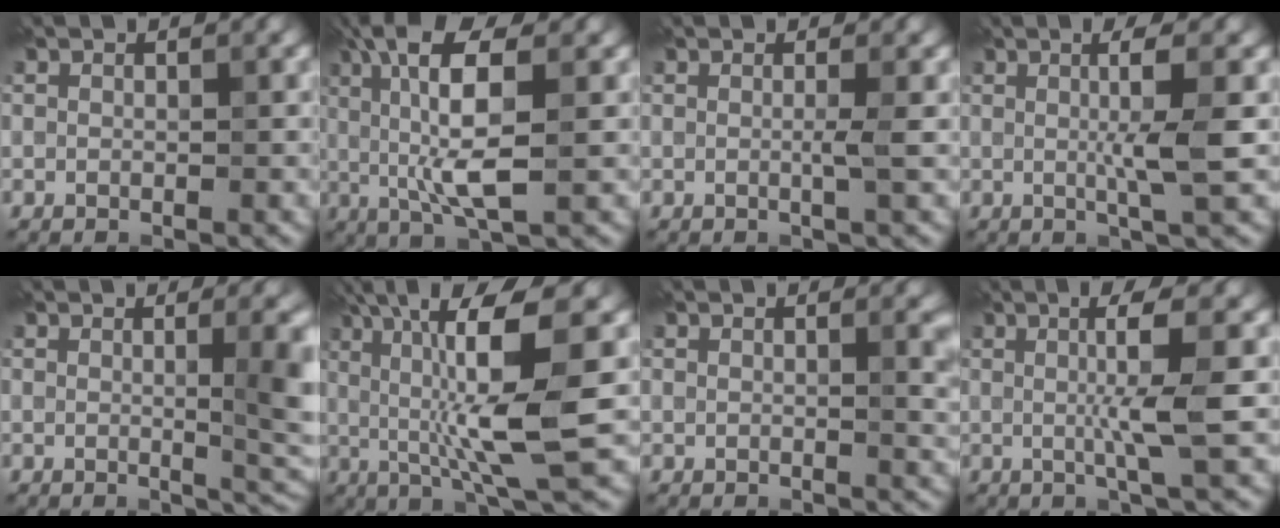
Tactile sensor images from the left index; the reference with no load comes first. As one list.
[{"total": 8.5, "force": [1.4, 2.2, 8.1], "torque": [-0.148, 0.006, 0.023]}, {"total": 1.3, "force": [0.0, 0.2, 1.3], "torque": [-0.021, -0.003, -0.006]}, {"total": 4.2, "force": [0.3, 0.6, 4.2], "torque": [-0.067, -0.001, 0.001]}, {"total": 6.2, "force": [0.4, 1.9, 5.9], "torque": [-0.055, -0.002, 0.008]}, {"total": 11.1, "force": [1.4, 2.0, 10.8], "torque": [-0.176, 0.003, 0.029]}, {"total": 2.9, "force": [0.9, 1.0, 2.5], "torque": [-0.022, 0.002, 0.011]}, {"total": 4.9, "force": [0.4, 0.5, 4.9], "torque": [-0.081, -0.001, 0.004]}]